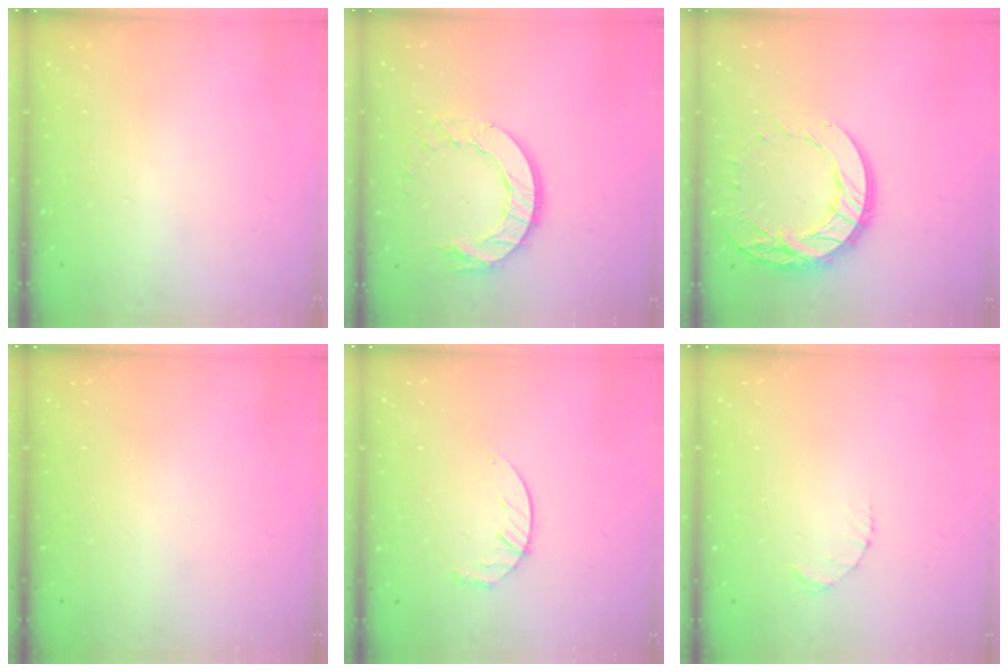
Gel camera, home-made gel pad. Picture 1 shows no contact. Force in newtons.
{"total": 11.5, "press": 11.4, "slide": 1.2}
{"total": 14.4, "press": 14.4, "slide": 0.7}
{"total": 0.0}
{"total": 3.9, "press": 3.9, "slide": 0.5}
{"total": 1.4, "press": 1.4, "slide": 0.2}